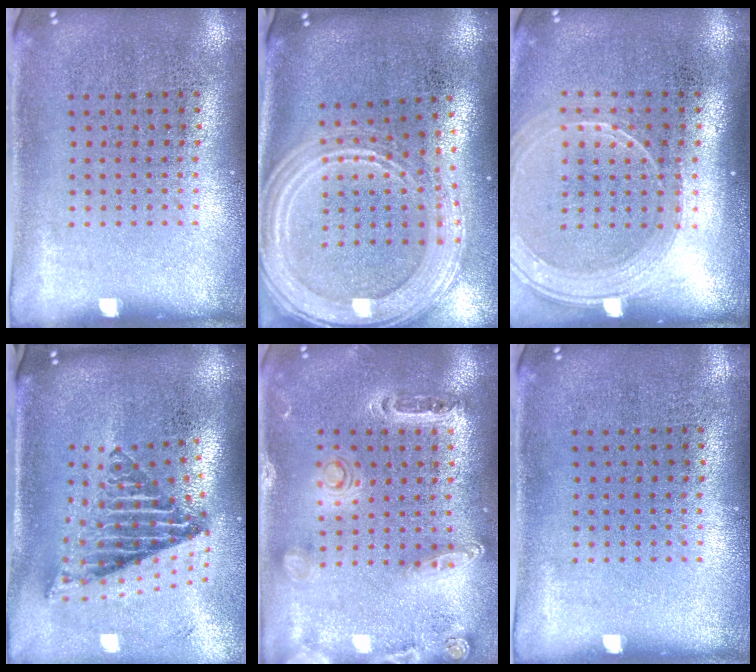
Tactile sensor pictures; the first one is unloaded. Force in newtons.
{"total": 3.0, "press": 2.5, "slide": 1.6}
{"total": 1.9, "press": 1.8, "slide": 0.8}
{"total": 2.7, "press": 1.7, "slide": 2.0}
{"total": 1.5, "press": 1.4, "slide": 0.2}
{"total": 0.0}